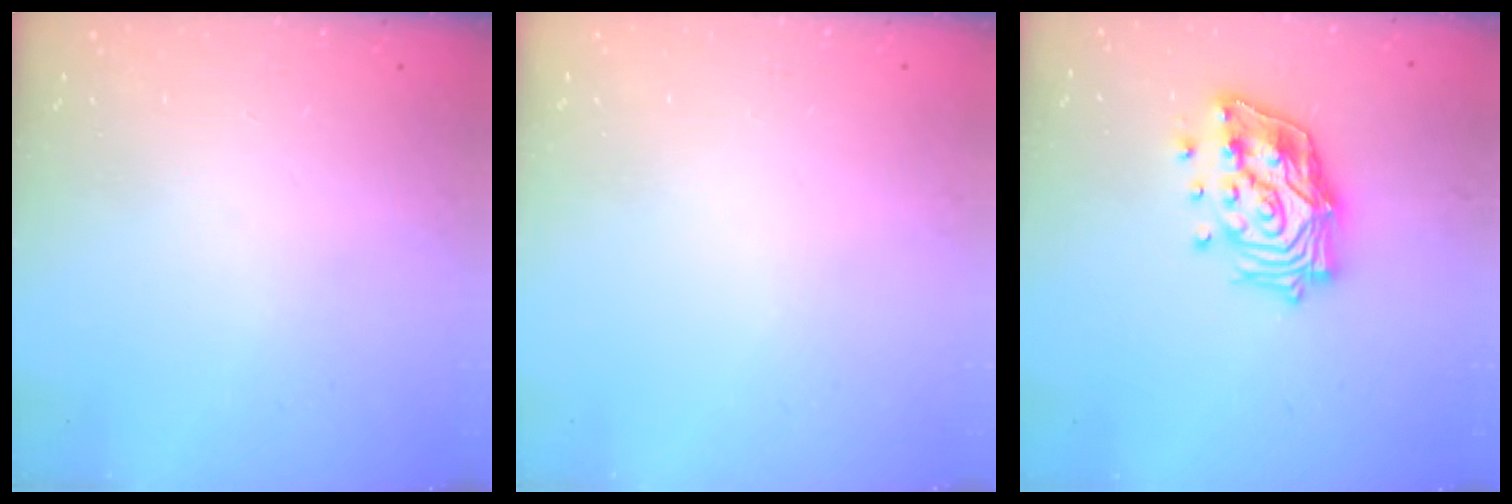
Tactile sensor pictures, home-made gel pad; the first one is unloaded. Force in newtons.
{"total": 0.0}
{"total": 16.6, "press": 16.4, "slide": 2.7}